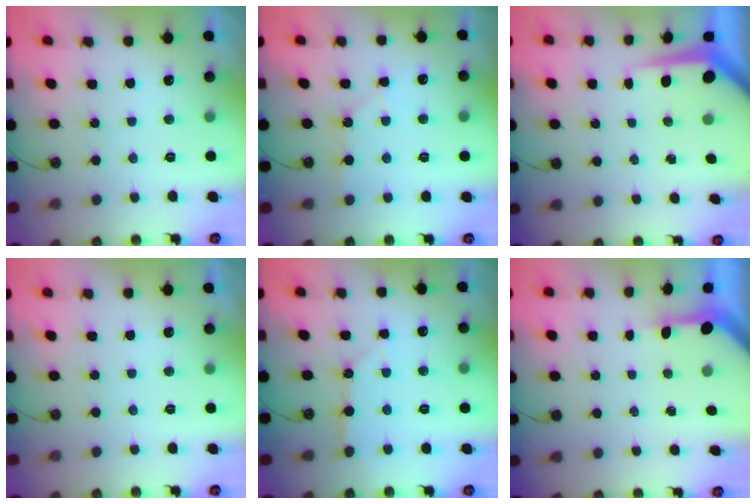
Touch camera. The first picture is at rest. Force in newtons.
{"total": 4.7, "press": 4.6, "slide": 0.7}
{"total": 5.7, "press": 5.7, "slide": 0.5}
{"total": 0.0}
{"total": 3.2, "press": 3.1, "slide": 0.4}
{"total": 2.9, "press": 2.9, "slide": 0.2}